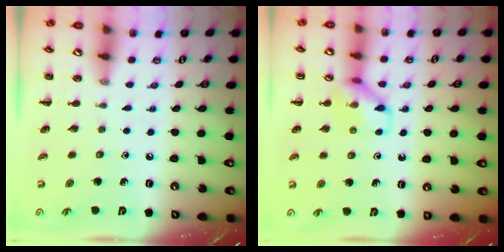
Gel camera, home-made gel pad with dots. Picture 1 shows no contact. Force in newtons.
{"total": 9.6, "press": 9.6, "slide": 0.3}